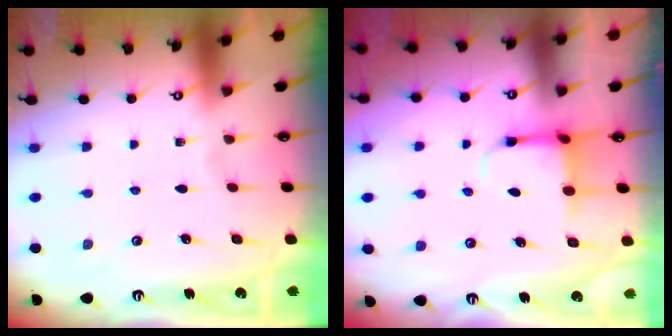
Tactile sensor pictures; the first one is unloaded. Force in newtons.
{"total": 4.0, "press": 3.8, "slide": 1.2}